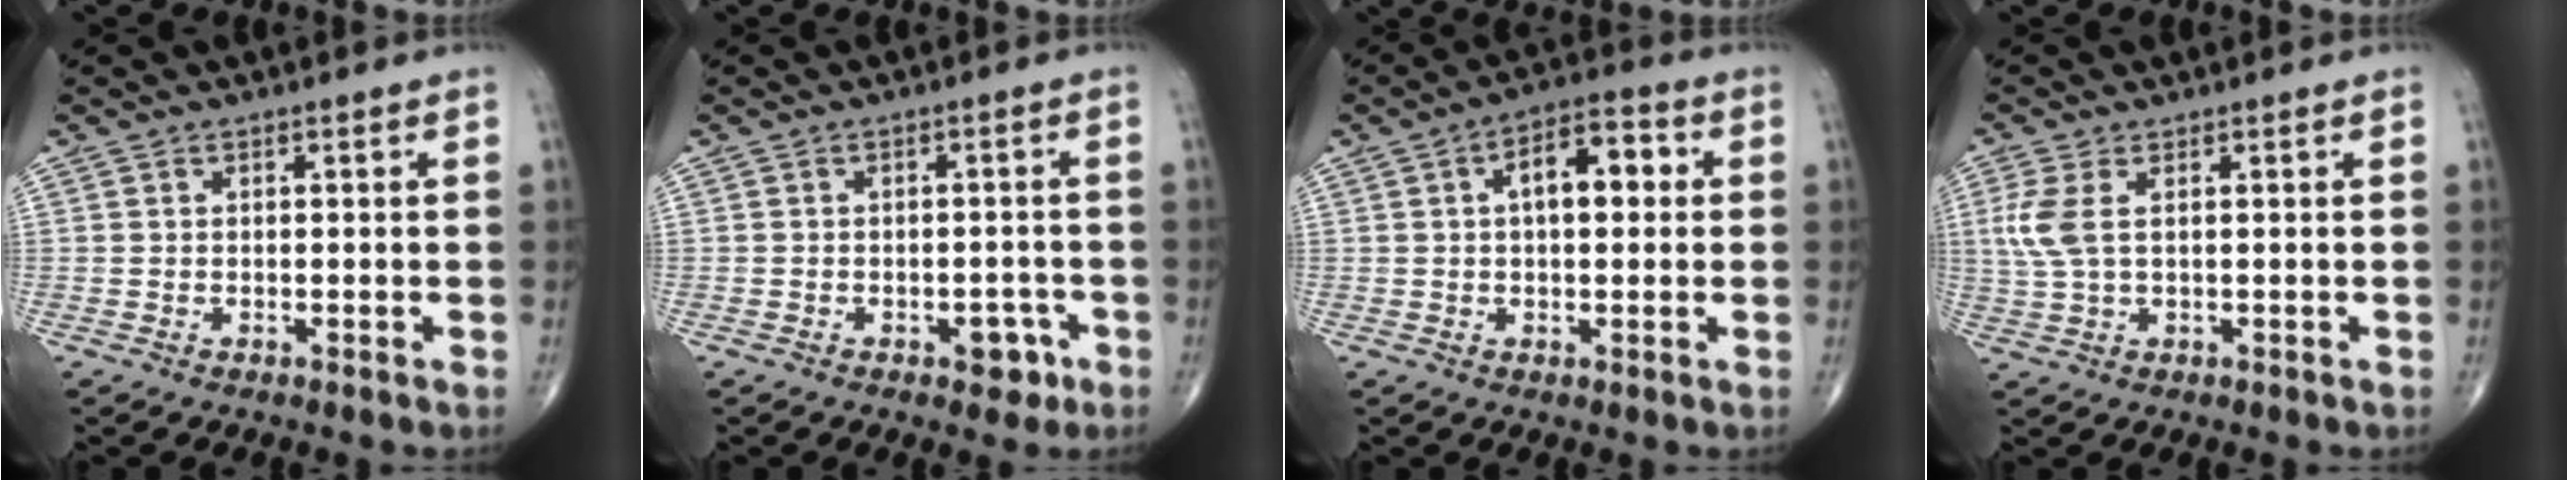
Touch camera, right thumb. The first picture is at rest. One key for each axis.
{"total": 2.0, "fx": -1.0, "fy": 1.3, "fz": 1.1, "tx": -0.005, "ty": 0.007, "tz": -0.011}
{"total": 8.8, "fx": 1.6, "fy": 4.4, "fz": 7.4, "tx": -0.098, "ty": 0.023, "tz": 0.017}
{"total": 5.0, "fx": 1.1, "fy": 2.1, "fz": 4.3, "tx": -0.124, "ty": 0.004, "tz": 0.029}